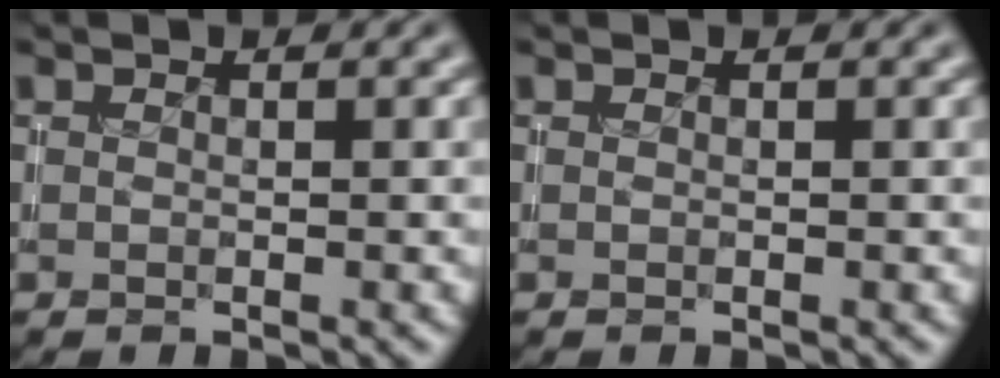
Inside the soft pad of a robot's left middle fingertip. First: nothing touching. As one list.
[{"total": 0.0}]